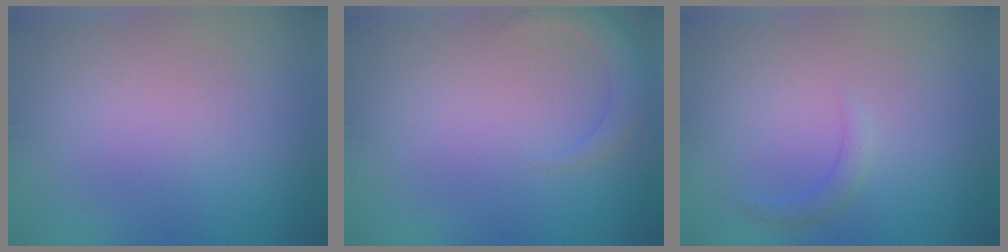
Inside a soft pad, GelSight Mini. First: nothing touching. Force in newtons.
{"total": 2.1, "press": 2.1, "slide": 0.3}
{"total": 1.1, "press": 1.1, "slide": 0.1}